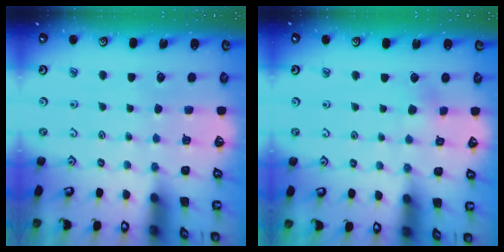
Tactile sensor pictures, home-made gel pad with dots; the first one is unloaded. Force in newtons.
{"total": 3.8, "press": 3.7, "slide": 0.9}